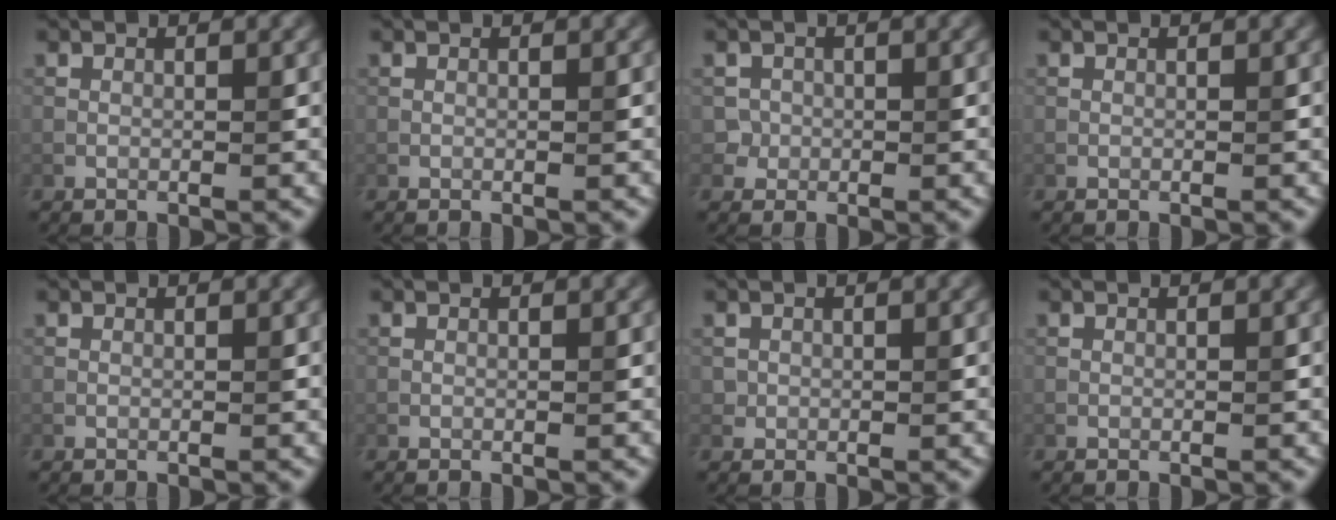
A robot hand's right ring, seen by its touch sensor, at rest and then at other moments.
{"total": 0.0}
{"total": 1.7, "force": [-0.2, 1.7, -0.1], "torque": [0.002, -0.003, -0.001]}
{"total": 0.0}
{"total": 0.0}
{"total": 0.0}
{"total": 1.1, "force": [0.3, 1.1, -0.1], "torque": [-0.008, -0.003, 0.011]}
{"total": 0.0}